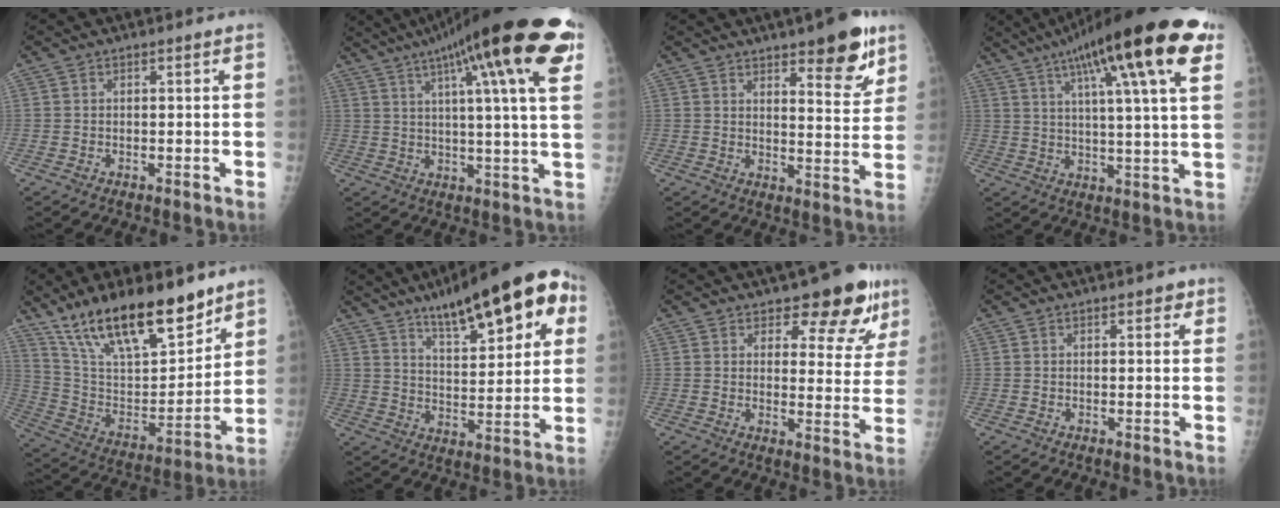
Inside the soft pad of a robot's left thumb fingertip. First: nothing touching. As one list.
[{"total": 25.0, "force": [12.4, 3.7, 21.4], "torque": [-0.318, -0.003, 0.169]}, {"total": 11.6, "force": [7.3, 3.8, 8.2], "torque": [-0.074, -0.044, 0.100]}, {"total": 23.8, "force": [12.0, 3.9, 20.2], "torque": [-0.311, -0.006, 0.176]}, {"total": 23.6, "force": [16.8, 8.3, 14.3], "torque": [-0.207, -0.066, 0.302]}, {"total": 21.3, "force": [11.0, 7.2, 16.7], "torque": [-0.203, -0.021, 0.163]}, {"total": 12.4, "force": [9.3, 5.0, 6.6], "torque": [-0.032, -0.070, 0.118]}, {"total": 1.5, "force": [1.0, 1.0, 0.7], "torque": [0.008, -0.002, 0.009]}]